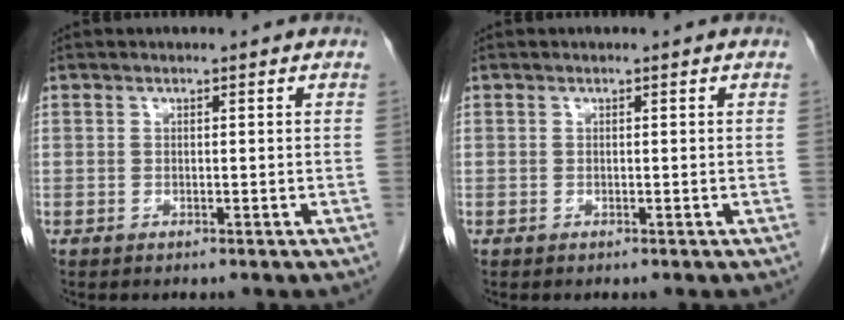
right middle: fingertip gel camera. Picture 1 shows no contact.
{"total": 0.0}